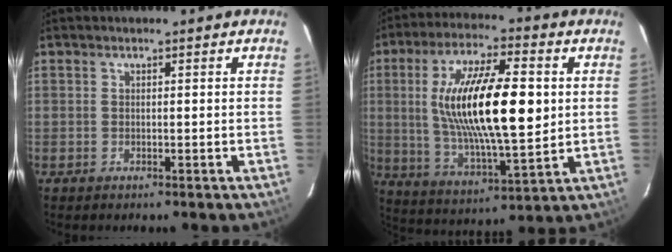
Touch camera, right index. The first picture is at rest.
{"total": 20.8, "force": [2.8, 6.3, 19.6], "torque": [-0.362, 0.005, 0.058]}